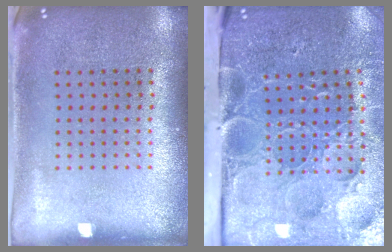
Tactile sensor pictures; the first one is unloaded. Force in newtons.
{"total": 5.2, "press": 4.1, "slide": 3.3}